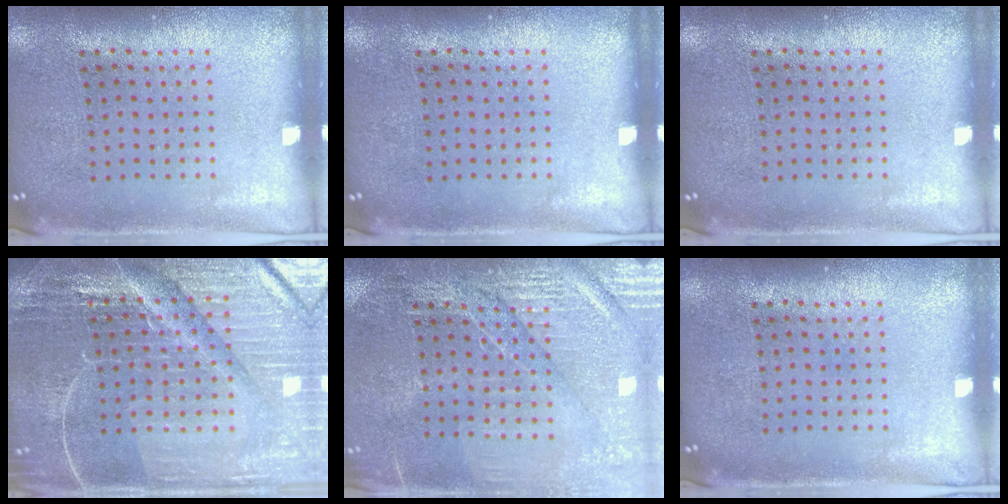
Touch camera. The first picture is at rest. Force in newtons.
{"total": 0.0}
{"total": 0.0}
{"total": 5.3, "press": 4.9, "slide": 1.9}
{"total": 3.1, "press": 3.0, "slide": 0.6}
{"total": 0.0}